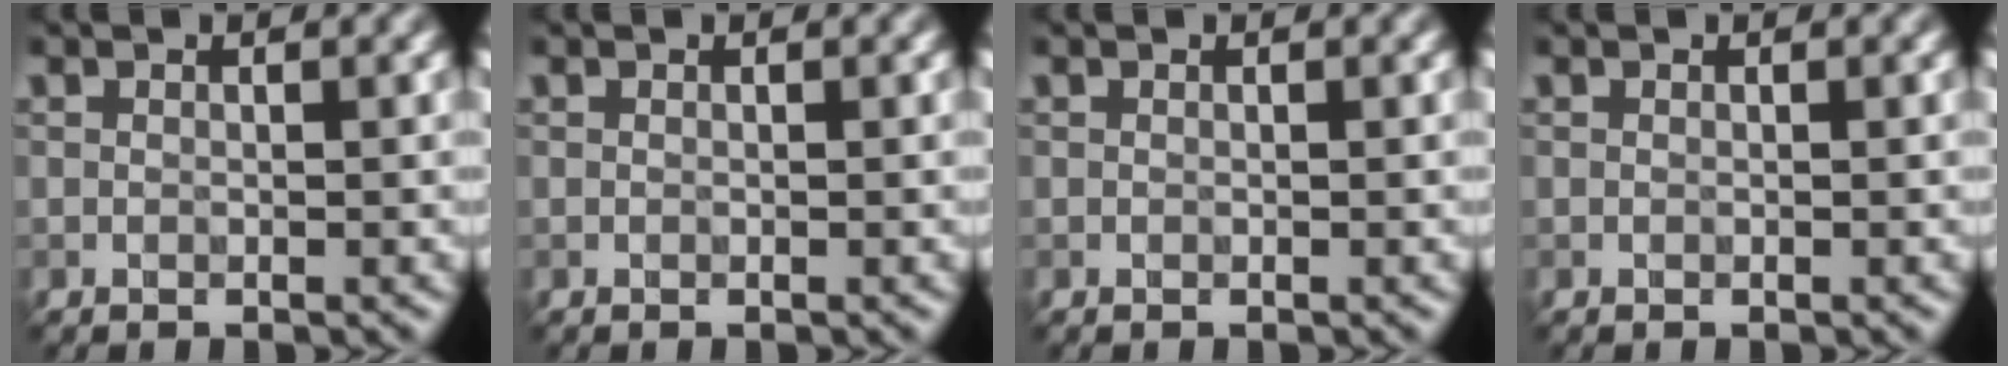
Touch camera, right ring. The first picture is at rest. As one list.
[{"total": 0.0}, {"total": 0.0}, {"total": 0.0}]